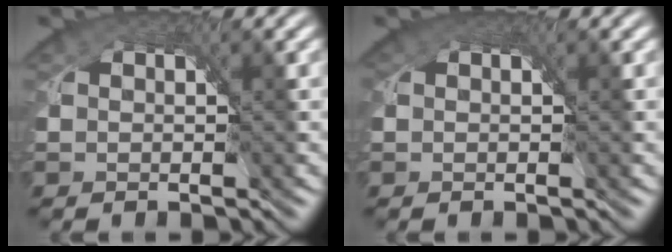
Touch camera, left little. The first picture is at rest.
{"total": 1.3, "force": [0.3, 1.1, 0.4], "torque": [-0.011, -0.002, 0.001]}